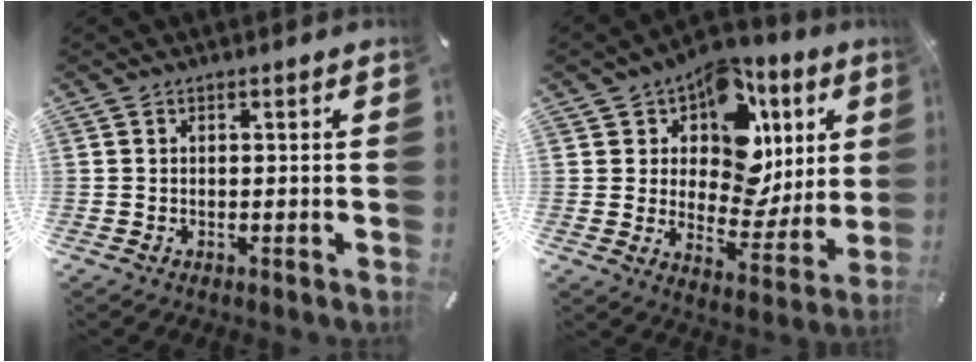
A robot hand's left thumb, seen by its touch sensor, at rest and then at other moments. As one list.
[{"total": 13.9, "force": [6.5, 9.9, 7.2], "torque": [-0.091, -0.063, 0.115]}]